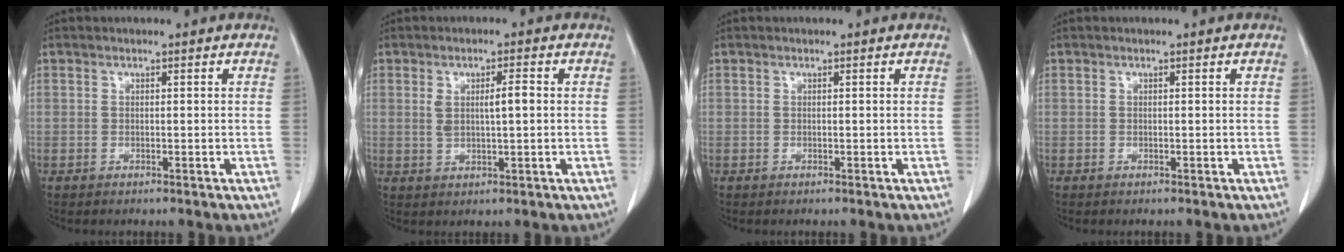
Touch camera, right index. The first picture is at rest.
{"total": 3.8, "force": [0.7, 0.7, 3.7], "torque": [-0.064, 0.007, 0.017]}
{"total": 0.0}
{"total": 0.0}